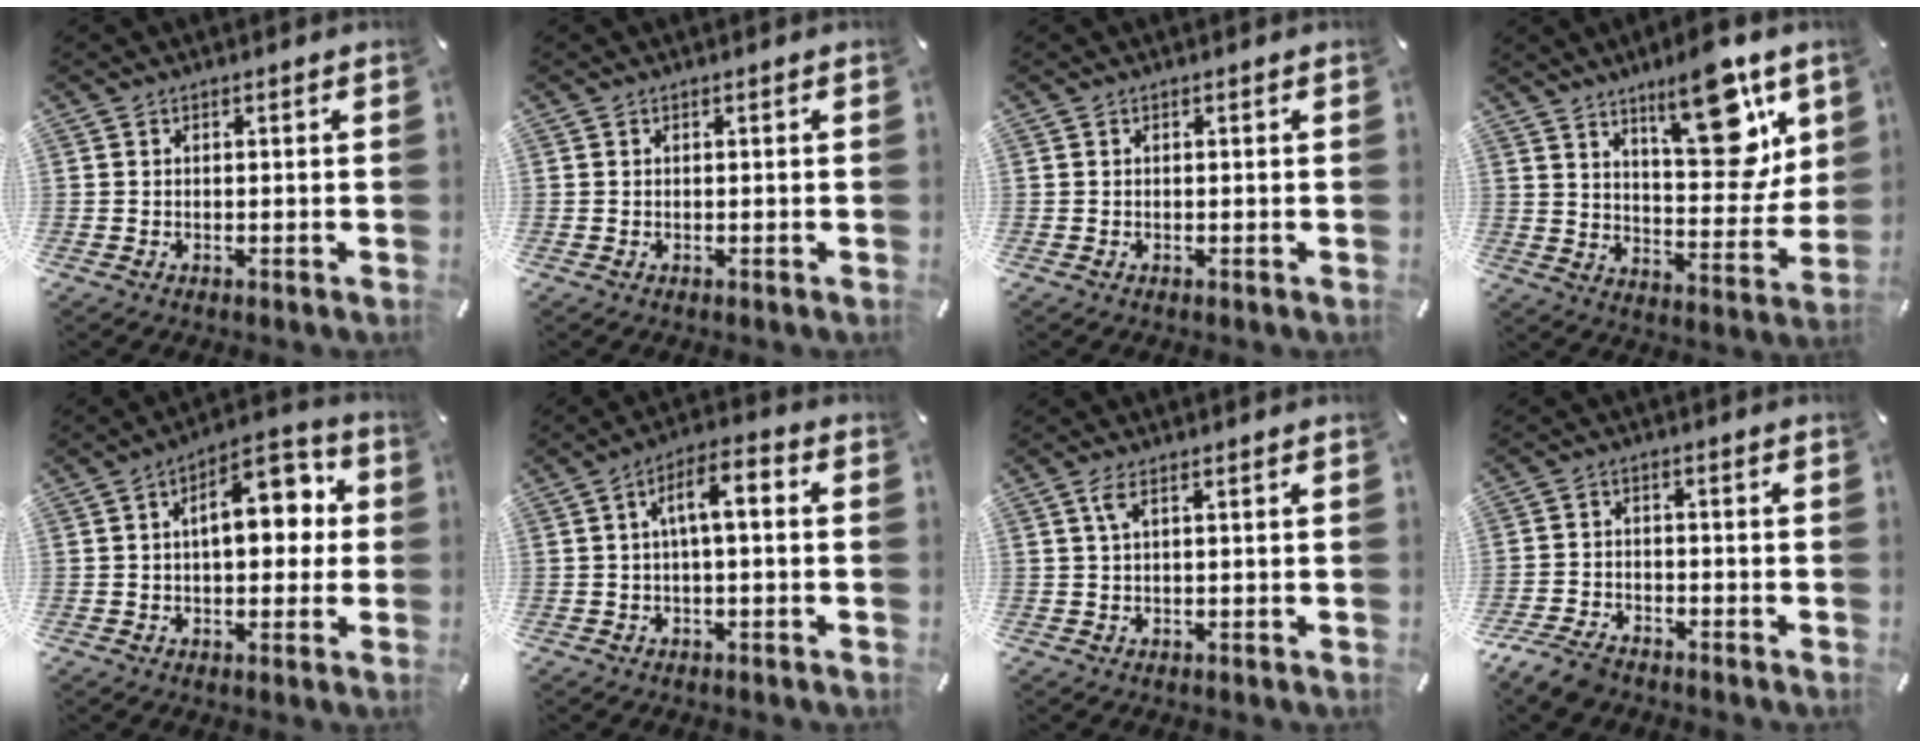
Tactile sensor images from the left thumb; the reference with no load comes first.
{"total": 0.0}
{"total": 0.0}
{"total": 19.5, "force": [11.3, 8.1, 13.6], "torque": [-0.170, -0.073, 0.181]}
{"total": 13.3, "force": [2.3, 7.4, 10.8], "torque": [-0.139, -0.002, 0.033]}
{"total": 7.0, "force": [0.2, 2.8, 6.4], "torque": [-0.115, 0.015, 0.000]}
{"total": 2.5, "force": [0.6, 0.4, 2.4], "torque": [-0.048, 0.003, 0.009]}
{"total": 5.8, "force": [-4.9, 2.4, 2.1], "torque": [-0.055, 0.018, -0.096]}